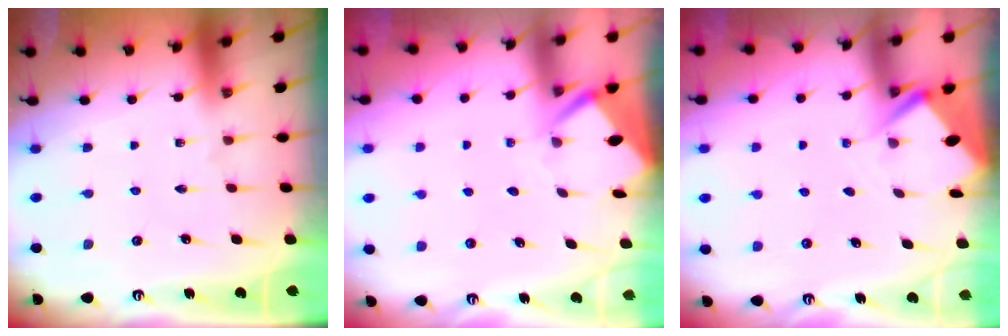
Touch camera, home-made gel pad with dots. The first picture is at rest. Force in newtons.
{"total": 3.7, "press": 3.7, "slide": 0.3}
{"total": 2.7, "press": 2.7, "slide": 0.3}